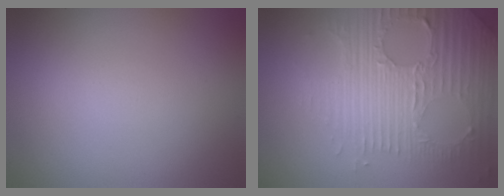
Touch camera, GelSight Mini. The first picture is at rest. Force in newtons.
{"total": 7.5, "press": 5.2, "slide": 5.4}